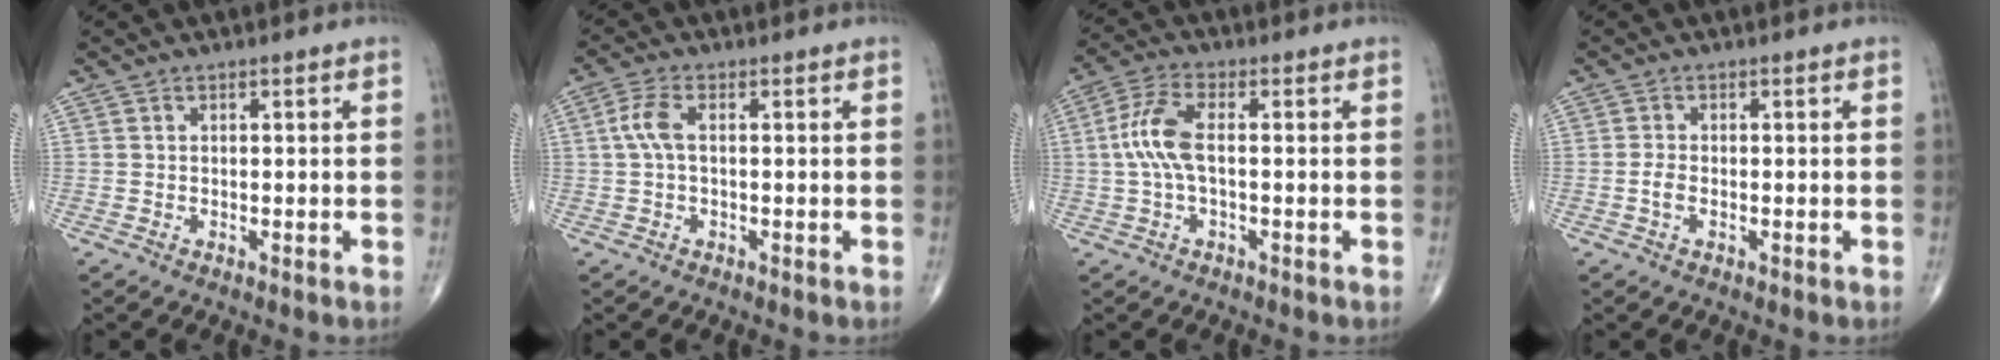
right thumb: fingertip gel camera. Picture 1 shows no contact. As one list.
[{"total": 4.1, "force": [0.4, 1.8, 3.7], "torque": [-0.098, 0.010, 0.005]}, {"total": 7.5, "force": [0.0, 2.9, 6.9], "torque": [-0.171, 0.019, -0.004]}, {"total": 1.8, "force": [-0.5, 0.9, 1.5], "torque": [-0.033, 0.002, -0.012]}]